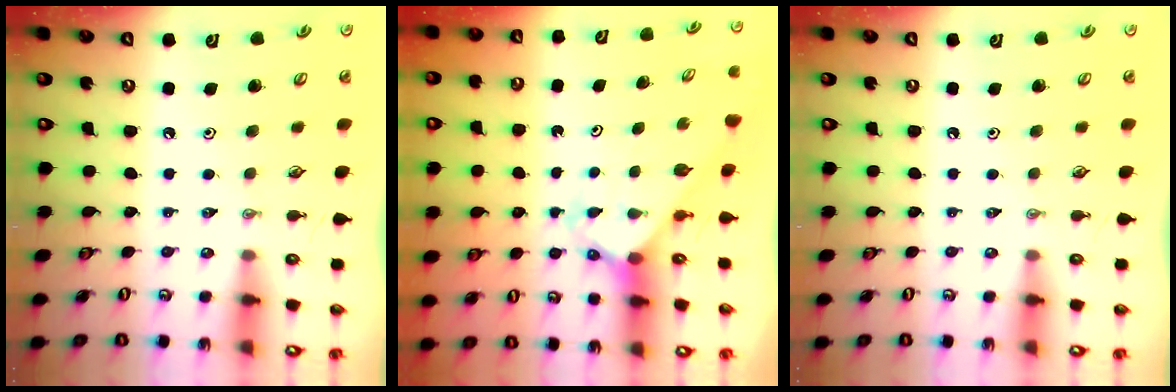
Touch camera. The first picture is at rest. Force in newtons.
{"total": 2.6, "press": 2.6, "slide": 0.2}
{"total": 0.0}